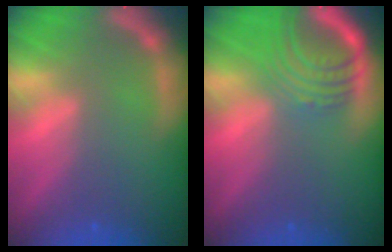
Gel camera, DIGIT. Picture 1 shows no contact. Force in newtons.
{"total": 7.1}